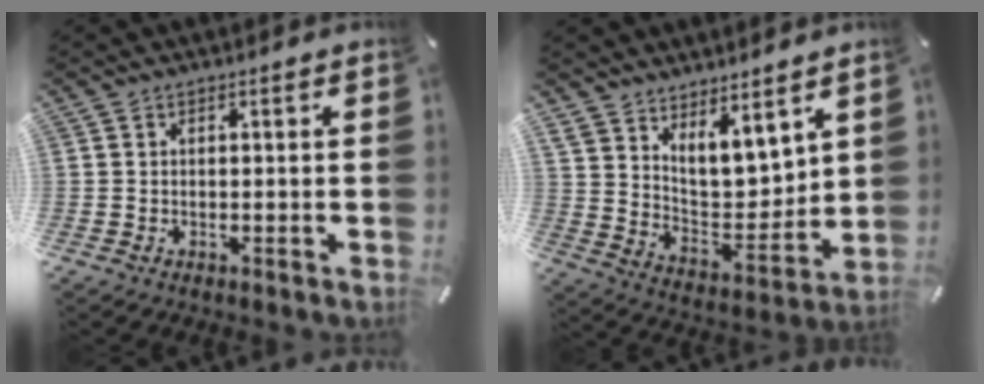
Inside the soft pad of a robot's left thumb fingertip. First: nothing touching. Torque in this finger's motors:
{"motor_torque": [1.25, 0.55, 0.30, -0.31, 0.25]}